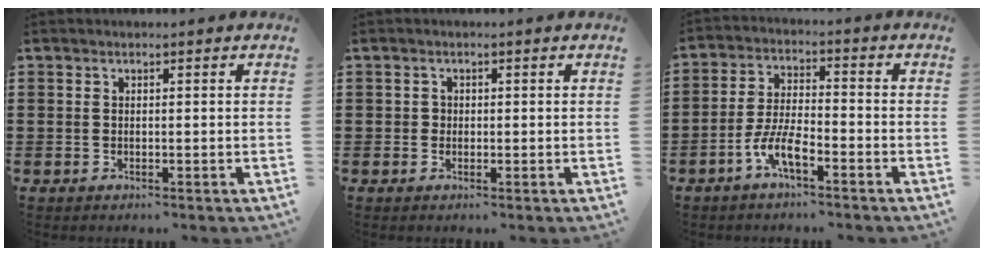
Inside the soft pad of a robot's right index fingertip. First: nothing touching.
{"total": 0.8, "force": [0.0, 0.8, 0.1], "torque": [-0.006, 0.004, -0.001]}
{"total": 6.3, "force": [-4.1, 1.6, 4.6], "torque": [-0.109, -0.007, -0.081]}